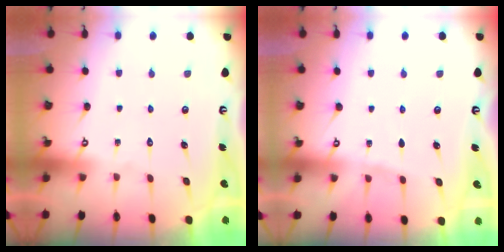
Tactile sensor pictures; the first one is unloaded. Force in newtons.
{"total": 3.9, "press": 3.8, "slide": 0.6}